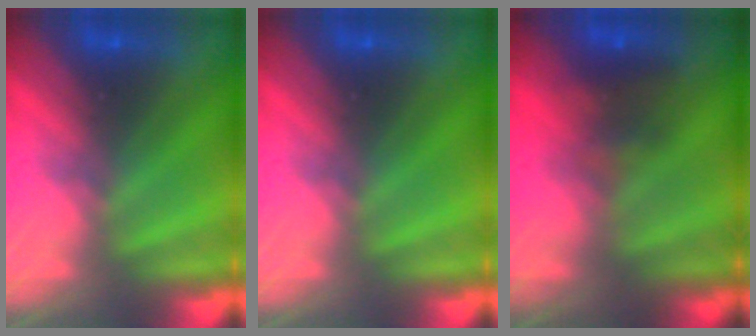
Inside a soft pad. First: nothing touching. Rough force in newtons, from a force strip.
{"total": 0.0}
{"total": 4.7}